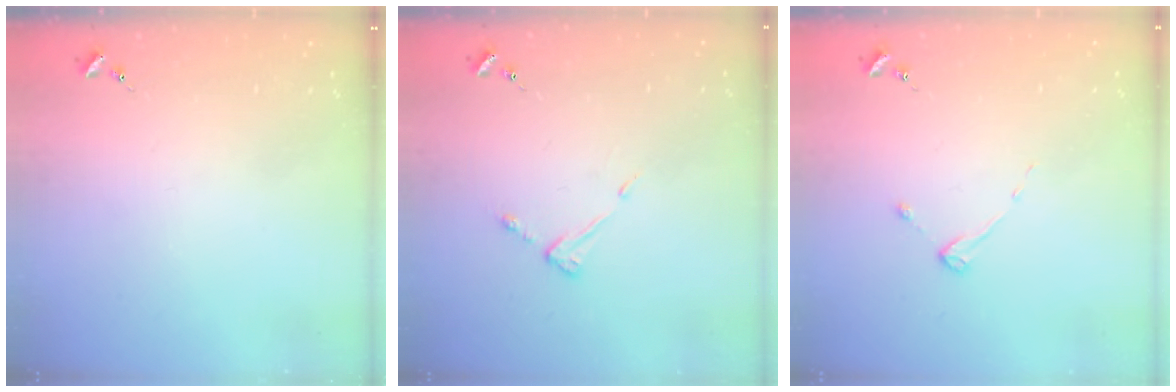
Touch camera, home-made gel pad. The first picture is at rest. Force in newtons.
{"total": 4.4, "press": 4.4, "slide": 0.4}
{"total": 2.6, "press": 2.5, "slide": 0.4}